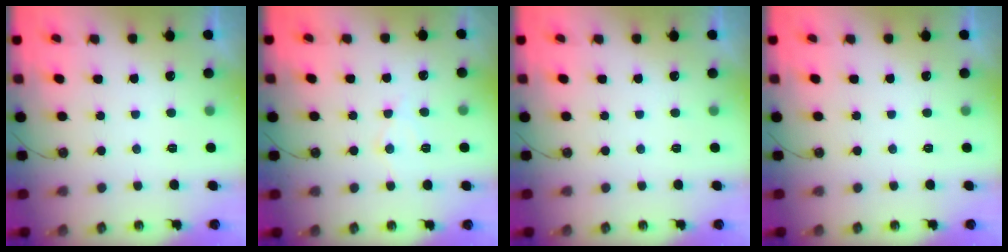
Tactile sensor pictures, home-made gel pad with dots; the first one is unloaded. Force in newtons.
{"total": 6.1, "press": 6.1, "slide": 0.5}
{"total": 0.0}
{"total": 0.0}